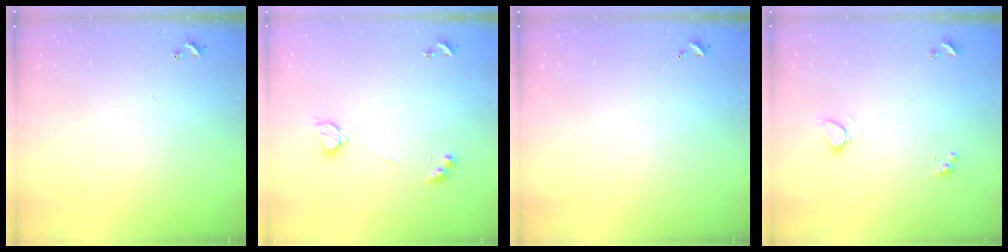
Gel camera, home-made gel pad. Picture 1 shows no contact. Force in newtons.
{"total": 6.2, "press": 6.2, "slide": 0.6}
{"total": 2.7, "press": 2.7, "slide": 0.1}
{"total": 0.8, "press": 0.5, "slide": 0.6}